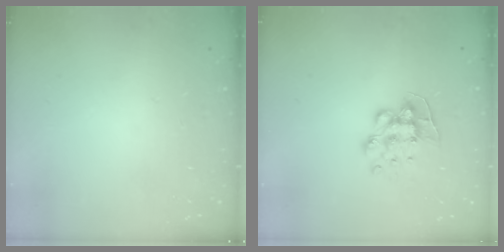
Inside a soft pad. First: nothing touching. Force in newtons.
{"total": 9.0, "press": 9.0, "slide": 0.3}